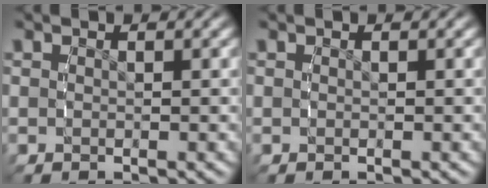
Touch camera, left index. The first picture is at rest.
{"total": 0.0}